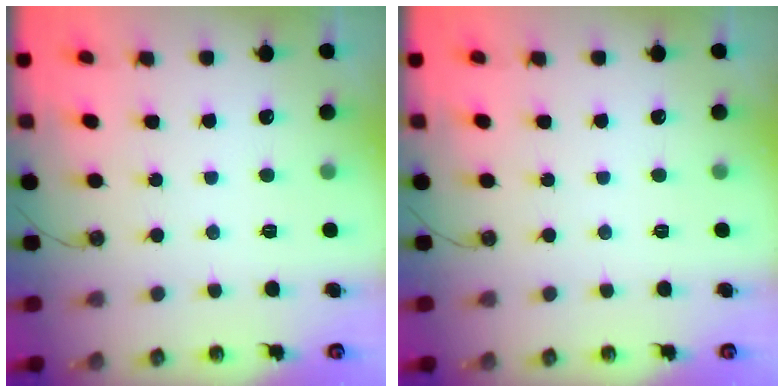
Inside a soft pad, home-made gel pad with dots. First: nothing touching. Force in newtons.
{"total": 0.0}